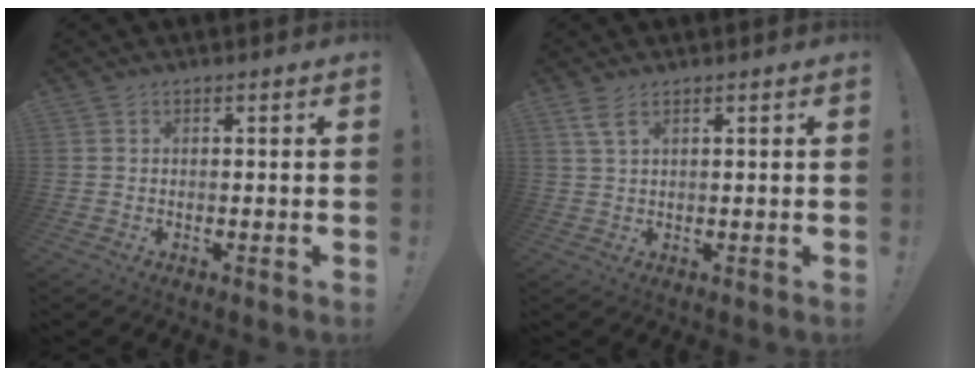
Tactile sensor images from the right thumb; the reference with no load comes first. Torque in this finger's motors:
{"motor_torque": [-0.09, -0.03, 0.10, 0.40, 0.12]}